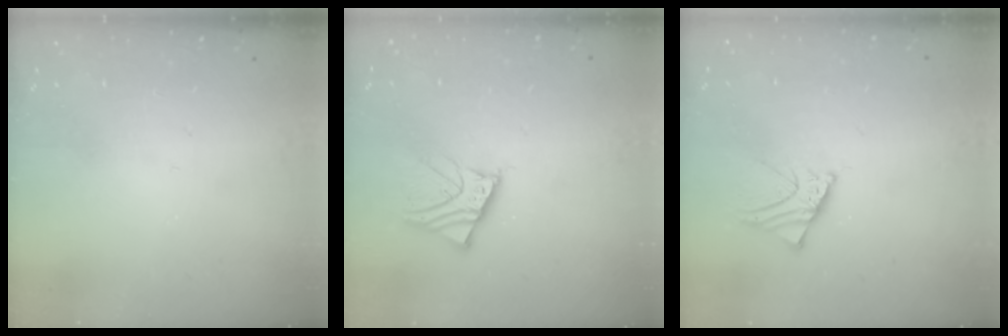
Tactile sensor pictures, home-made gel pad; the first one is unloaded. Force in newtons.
{"total": 6.6, "press": 6.6, "slide": 0.7}
{"total": 2.3, "press": 2.3, "slide": 0.3}